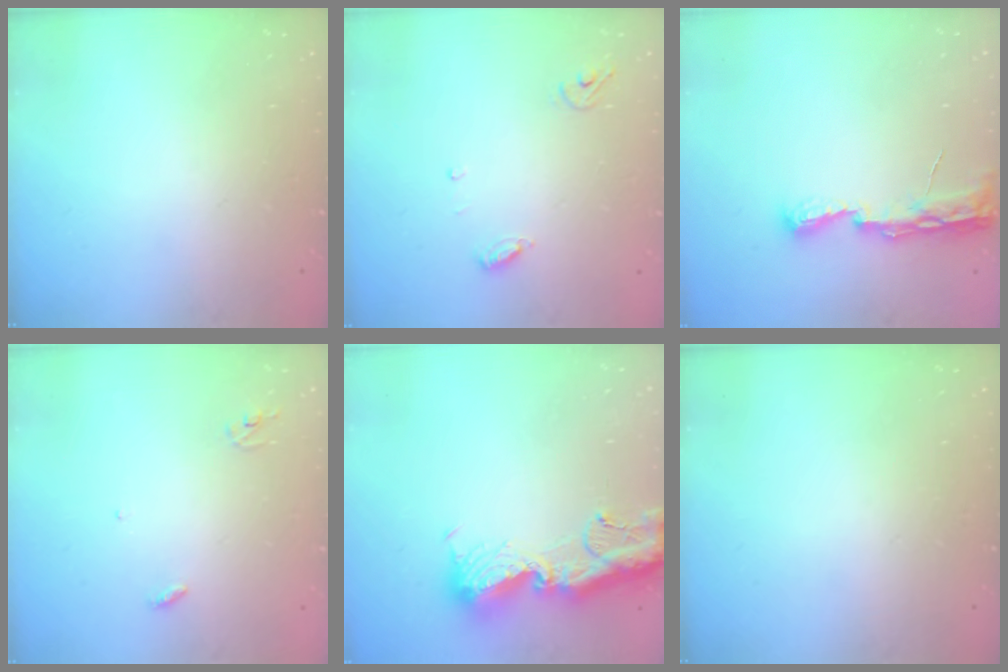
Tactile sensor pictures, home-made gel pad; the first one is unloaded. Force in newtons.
{"total": 5.0, "press": 5.0, "slide": 0.4}
{"total": 8.2, "press": 8.2, "slide": 1.0}
{"total": 2.9, "press": 2.9, "slide": 0.2}
{"total": 15.0, "press": 14.9, "slide": 1.8}
{"total": 0.0}